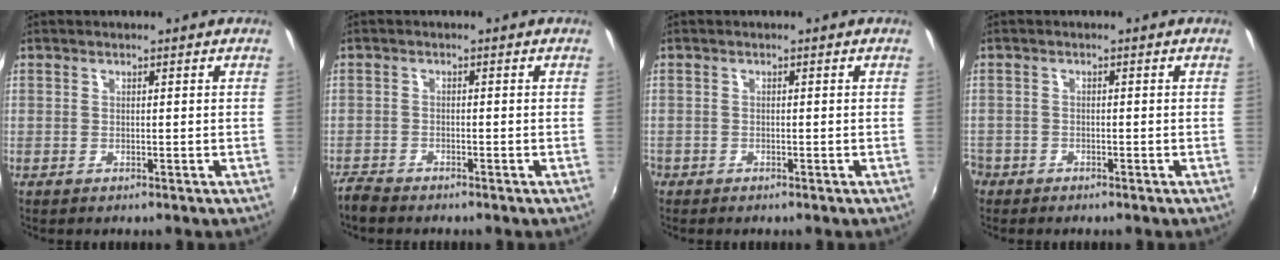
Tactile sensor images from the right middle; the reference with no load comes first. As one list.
[{"total": 3.1, "force": [-2.9, 0.7, 0.6], "torque": [-0.024, -0.013, -0.062]}, {"total": 1.3, "force": [-1.0, 0.8, 0.1], "torque": [-0.009, 0.002, -0.020]}, {"total": 3.5, "force": [-2.4, 2.5, 0.5], "torque": [-0.029, 0.002, -0.047]}]